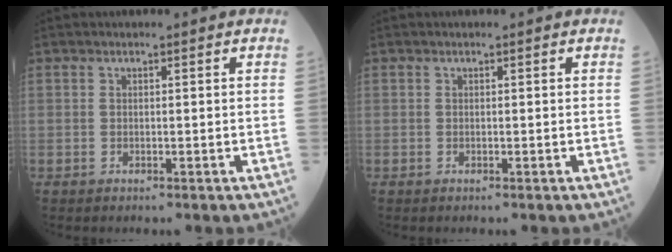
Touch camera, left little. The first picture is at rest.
{"total": 0.0}